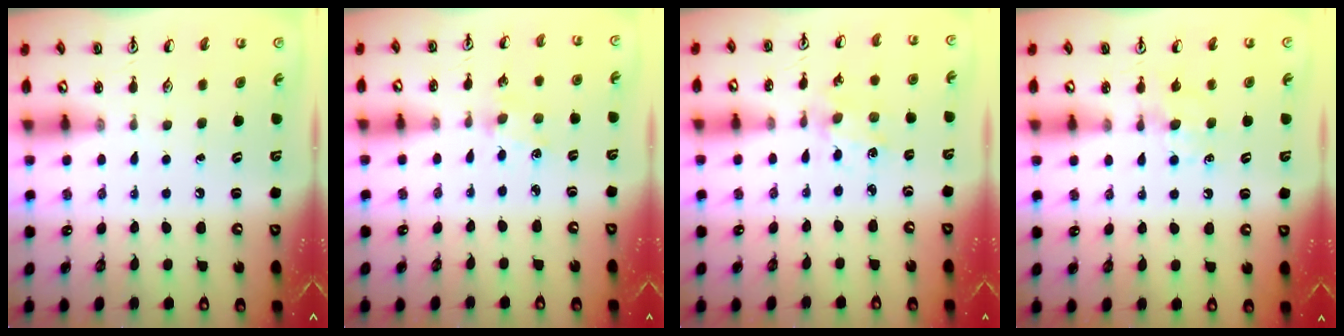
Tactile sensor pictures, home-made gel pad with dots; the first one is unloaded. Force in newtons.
{"total": 1.9, "press": 1.8, "slide": 0.3}
{"total": 1.9, "press": 1.9, "slide": 0.3}
{"total": 6.5, "press": 6.4, "slide": 0.6}